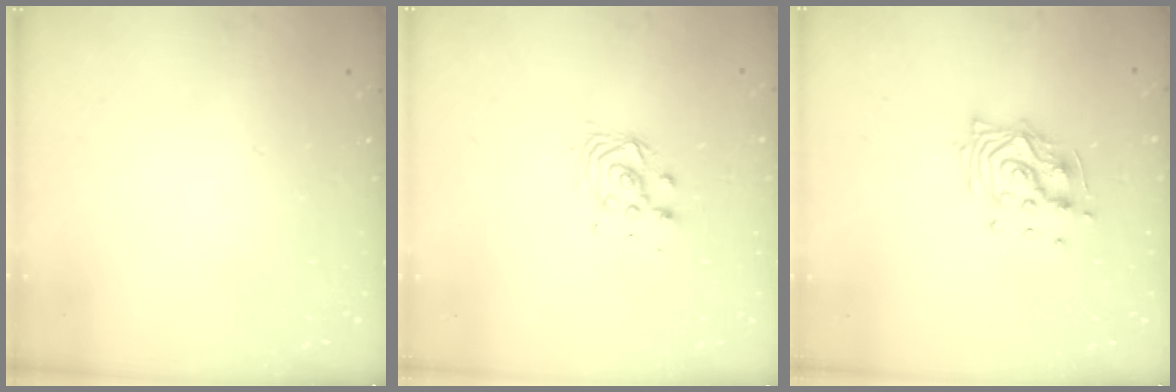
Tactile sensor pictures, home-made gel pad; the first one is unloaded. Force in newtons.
{"total": 5.9, "press": 5.9, "slide": 0.5}
{"total": 11.7, "press": 11.7, "slide": 0.6}